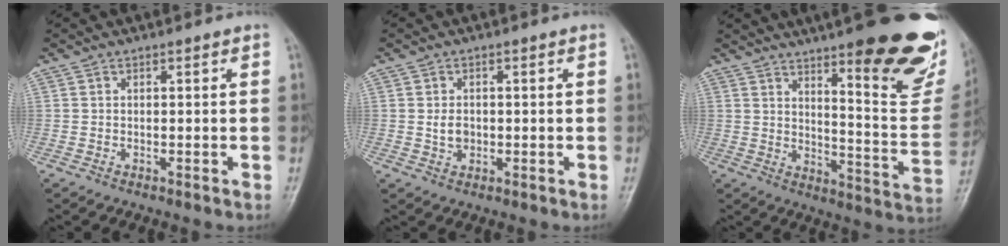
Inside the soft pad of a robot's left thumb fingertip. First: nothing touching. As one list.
[{"total": 2.8, "force": [-0.1, 2.1, 1.7], "torque": [-0.022, 0.001, -0.001]}, {"total": 26.7, "force": [16.5, 6.4, 20.0], "torque": [-0.223, -0.081, 0.223]}]